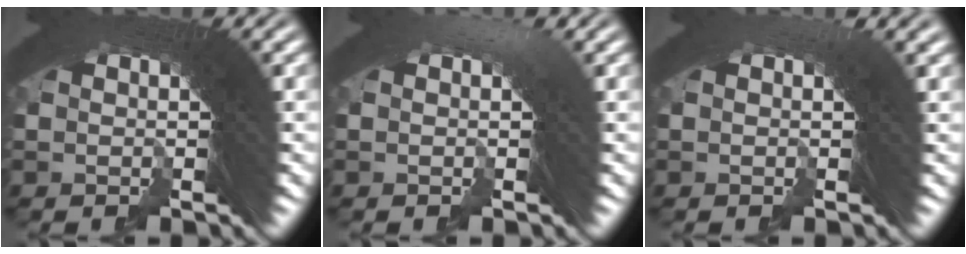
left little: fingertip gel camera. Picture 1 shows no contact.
{"total": 0.9, "force": [0.5, 0.5, 0.5], "torque": [0.002, 0.012, 0.000]}
{"total": 1.1, "force": [0.7, 0.4, 0.8], "torque": [-0.006, 0.010, 0.003]}